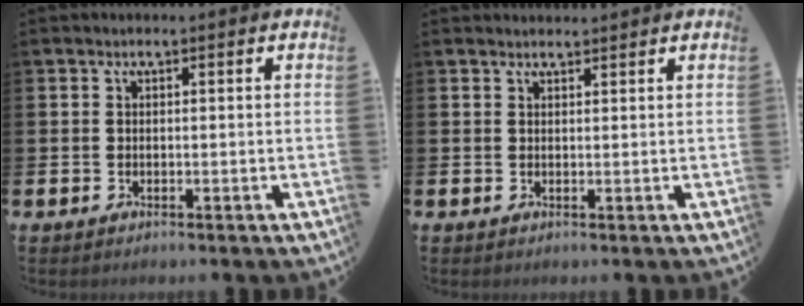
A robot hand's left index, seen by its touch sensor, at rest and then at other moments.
{"total": 1.3, "force": [1.3, 0.1, -0.1], "torque": [0.013, -0.007, 0.021]}